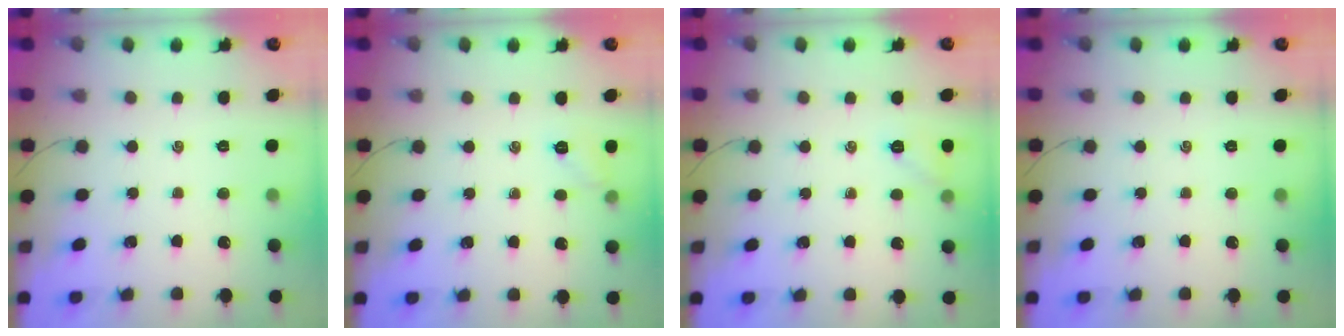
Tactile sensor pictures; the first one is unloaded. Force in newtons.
{"total": 5.2, "press": 4.9, "slide": 1.6}
{"total": 6.1, "press": 5.9, "slide": 1.3}
{"total": 0.0}